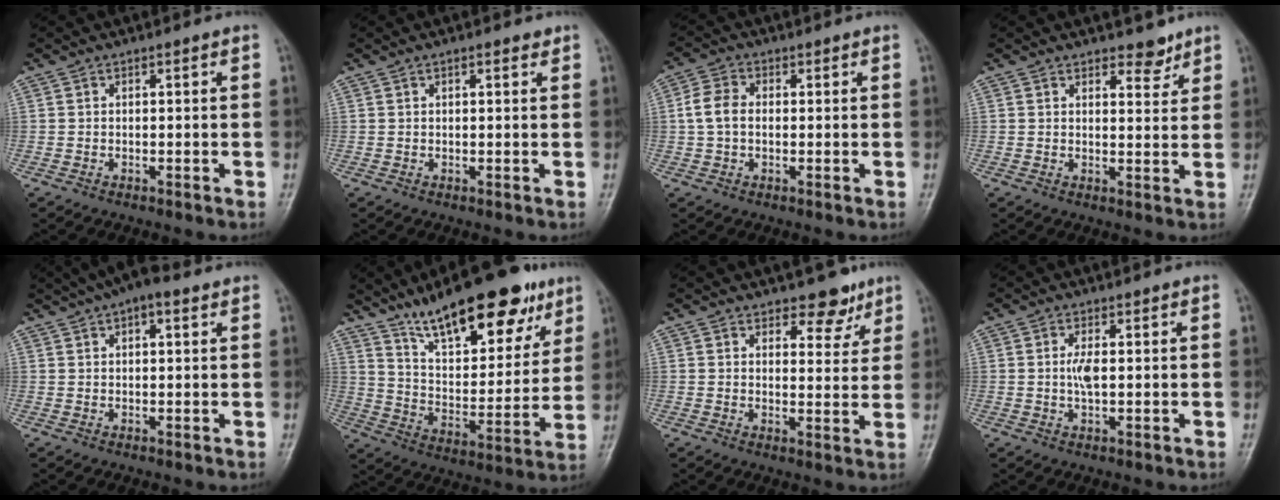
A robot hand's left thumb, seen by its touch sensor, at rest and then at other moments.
{"total": 1.8, "force": [1.0, 0.6, 1.3], "torque": [-0.017, -0.001, 0.013]}
{"total": 5.2, "force": [0.3, 3.7, 3.7], "torque": [-0.077, 0.013, 0.000]}
{"total": 4.0, "force": [3.0, 1.8, 1.8], "torque": [-0.004, -0.020, 0.043]}
{"total": 8.1, "force": [4.8, 3.1, 5.8], "torque": [-0.090, 0.017, 0.072]}
{"total": 23.9, "force": [15.9, 8.8, 15.5], "torque": [-0.194, -0.054, 0.260]}
{"total": 6.3, "force": [4.6, 3.2, 3.0], "torque": [-0.006, -0.027, 0.063]}
{"total": 2.9, "force": [0.4, 1.2, 2.6], "torque": [-0.057, -0.002, 0.007]}